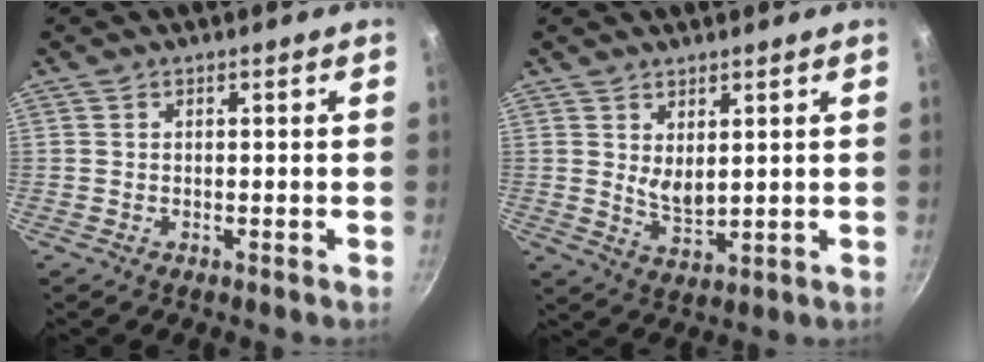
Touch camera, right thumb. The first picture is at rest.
{"total": 4.4, "force": [1.4, 2.1, 3.6], "torque": [-0.057, -0.022, 0.035]}